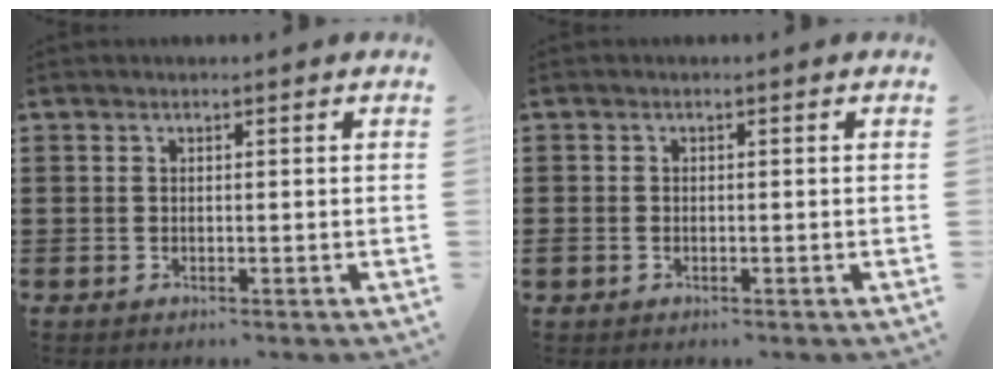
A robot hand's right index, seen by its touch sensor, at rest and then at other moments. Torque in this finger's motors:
{"motor_torque": [0.04, 0.74, 0.00, 0.03]}